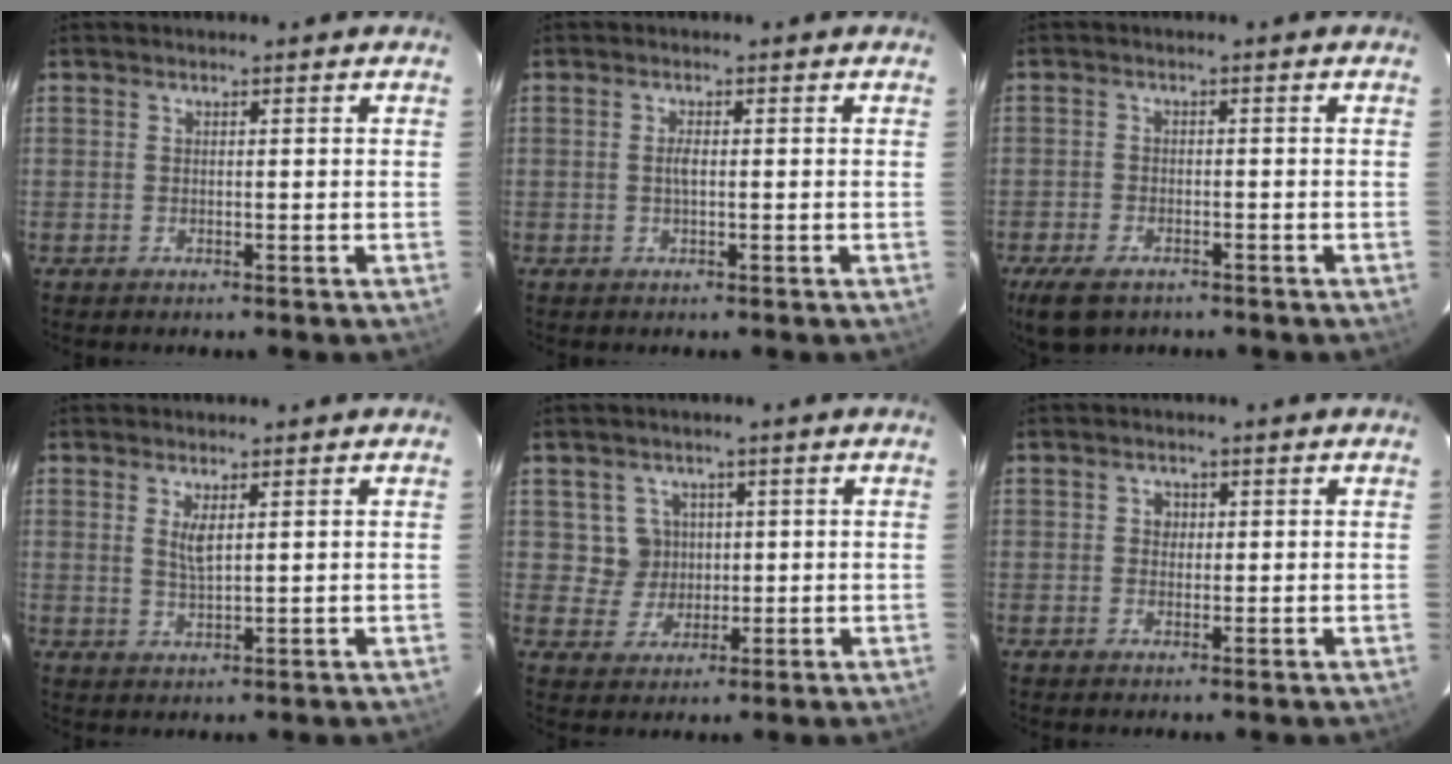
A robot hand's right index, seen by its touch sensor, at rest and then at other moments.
{"total": 1.4, "force": [-0.1, 0.4, 1.3], "torque": [-0.027, 0.001, -0.003]}
{"total": 6.7, "force": [-4.6, 3.4, 3.4], "torque": [-0.090, -0.015, -0.081]}
{"total": 2.9, "force": [1.1, 0.8, 2.6], "torque": [-0.048, -0.004, 0.020]}
{"total": 4.7, "force": [0.9, 4.6, 0.2], "torque": [-0.003, 0.015, 0.023]}
{"total": 1.7, "force": [0.2, 1.6, 0.4], "torque": [-0.003, 0.006, 0.002]}